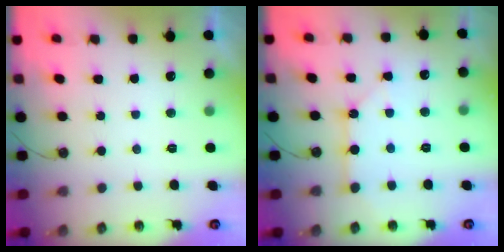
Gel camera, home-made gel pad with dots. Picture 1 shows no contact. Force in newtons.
{"total": 3.9, "press": 3.9, "slide": 0.3}